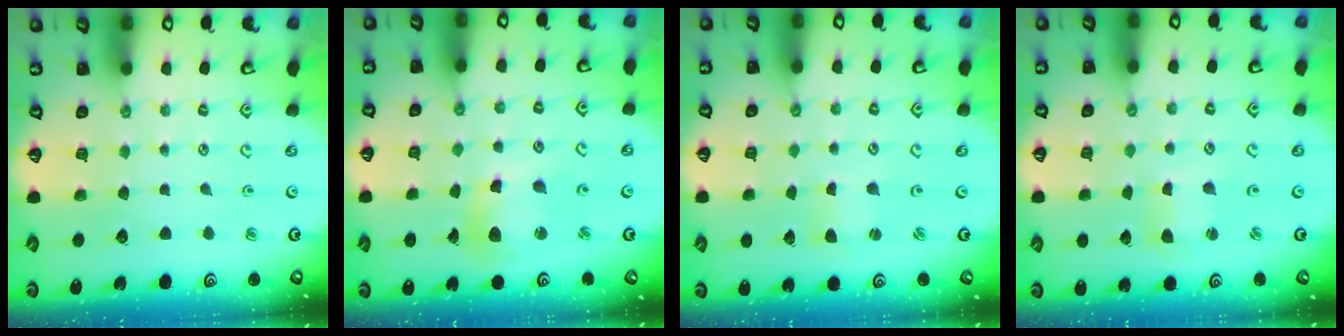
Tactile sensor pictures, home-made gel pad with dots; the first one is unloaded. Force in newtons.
{"total": 10.3, "press": 10.2, "slide": 1.5}
{"total": 0.9, "press": 0.9, "slide": 0.2}
{"total": 2.6, "press": 2.5, "slide": 0.3}